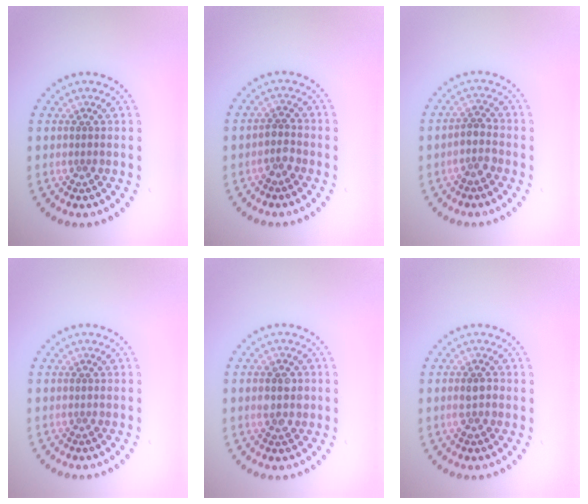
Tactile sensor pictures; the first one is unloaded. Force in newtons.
{"total": 1.3, "press": 1.1, "slide": 0.7}
{"total": 2.0, "press": 1.5, "slide": 1.3}
{"total": 0.0}
{"total": 2.1, "press": 2.1, "slide": 0.2}
{"total": 1.7, "press": 1.6, "slide": 0.3}